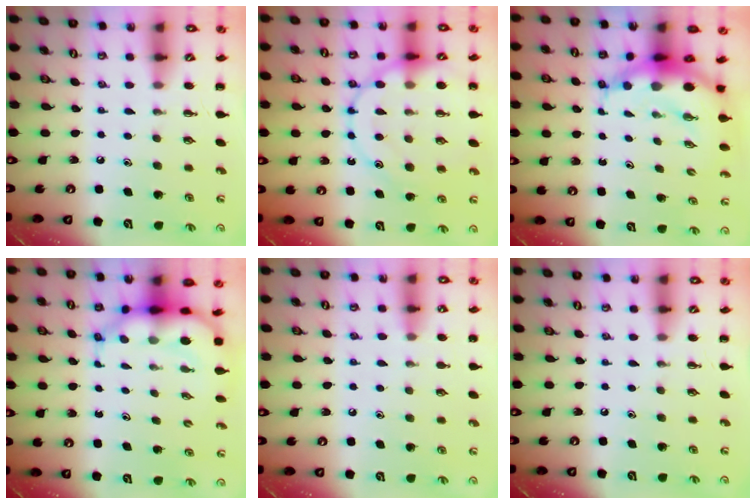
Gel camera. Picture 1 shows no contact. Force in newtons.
{"total": 18.2, "press": 18.1, "slide": 2.0}
{"total": 6.8, "press": 6.5, "slide": 1.8}
{"total": 7.1, "press": 6.7, "slide": 2.3}
{"total": 6.2, "press": 5.8, "slide": 2.2}
{"total": 0.0}